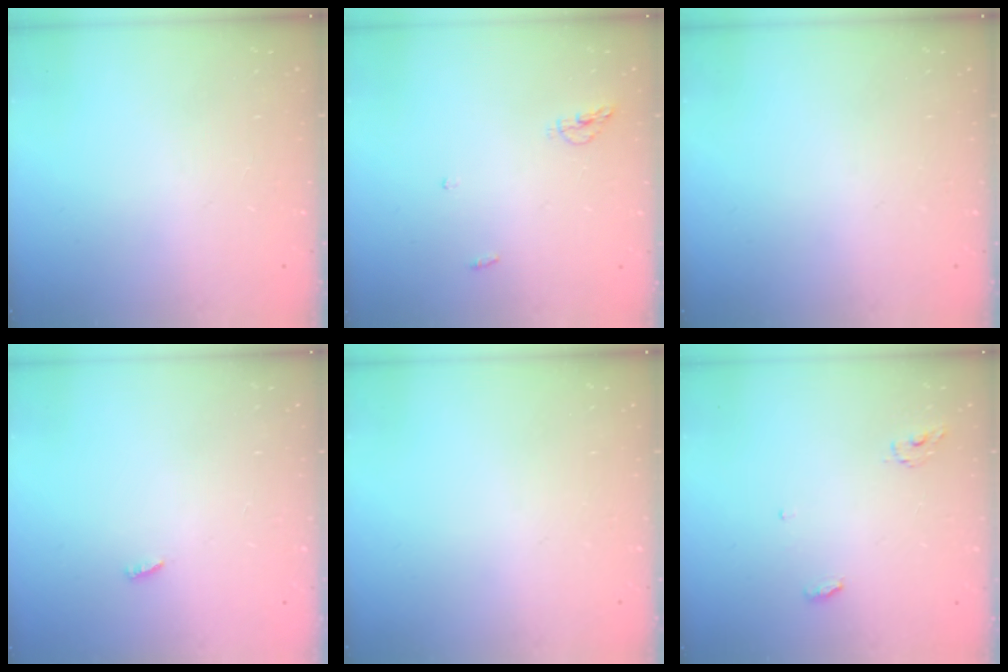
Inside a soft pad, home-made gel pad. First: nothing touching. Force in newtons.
{"total": 4.6, "press": 4.5, "slide": 1.0}
{"total": 0.0}
{"total": 1.9, "press": 1.9, "slide": 0.3}
{"total": 0.0}
{"total": 3.6, "press": 3.5, "slide": 0.3}